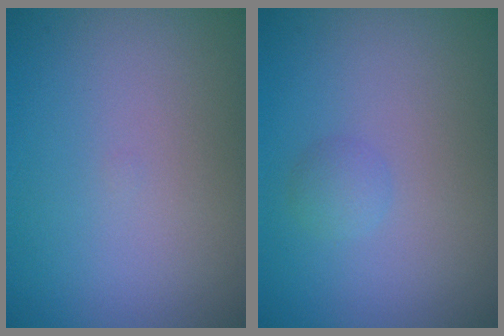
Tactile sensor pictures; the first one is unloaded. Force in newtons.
{"total": 1.1, "press": 1.1, "slide": 0.0}